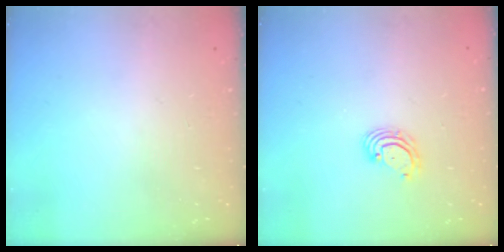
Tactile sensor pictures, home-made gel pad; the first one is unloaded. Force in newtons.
{"total": 3.4, "press": 3.4, "slide": 0.0}